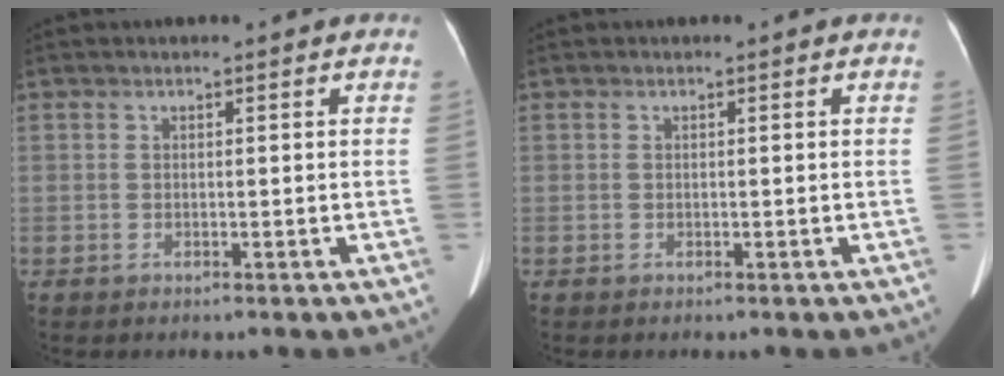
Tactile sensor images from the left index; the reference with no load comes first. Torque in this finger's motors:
{"motor_torque": [-0.12, -0.04, 0.01, 0.02]}